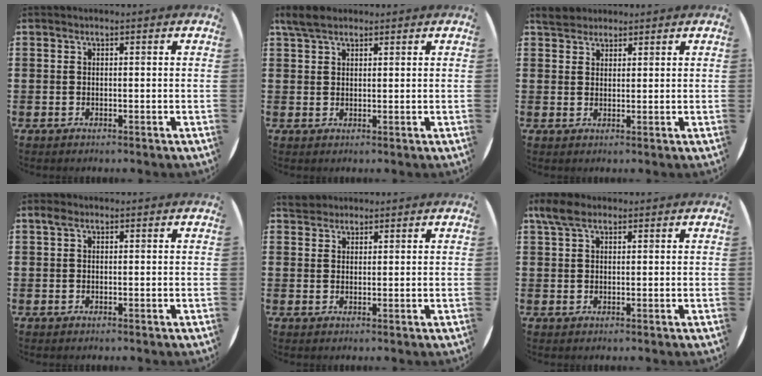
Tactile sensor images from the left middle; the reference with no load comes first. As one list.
[{"total": 3.5, "force": [2.8, 1.4, 1.6], "torque": [-0.029, 0.005, 0.050]}, {"total": 3.0, "force": [2.7, 1.3, 0.4], "torque": [-0.006, 0.003, 0.051]}, {"total": 1.0, "force": [0.5, 0.7, 0.5], "torque": [-0.004, 0.004, 0.006]}, {"total": 2.3, "force": [2.1, 0.9, 0.0], "torque": [0.004, 0.005, 0.040]}, {"total": 3.4, "force": [2.1, 1.8, 1.9], "torque": [-0.035, 0.007, 0.037]}]